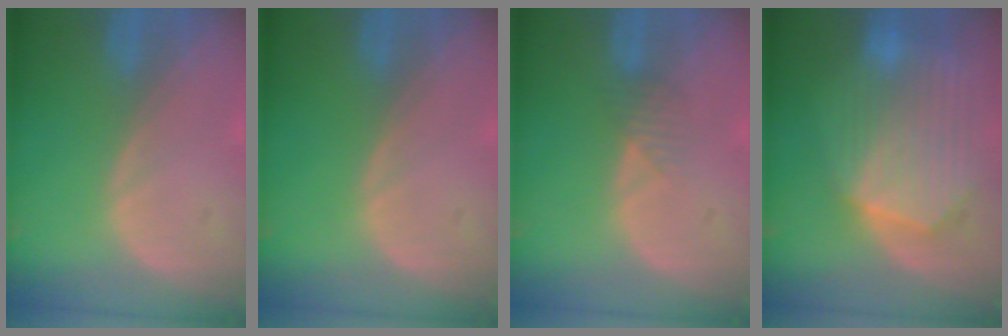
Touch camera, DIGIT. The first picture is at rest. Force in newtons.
{"total": 0.0}
{"total": 1.9, "press": 1.6, "slide": 1.0}
{"total": 10.3, "press": 8.9, "slide": 5.1}